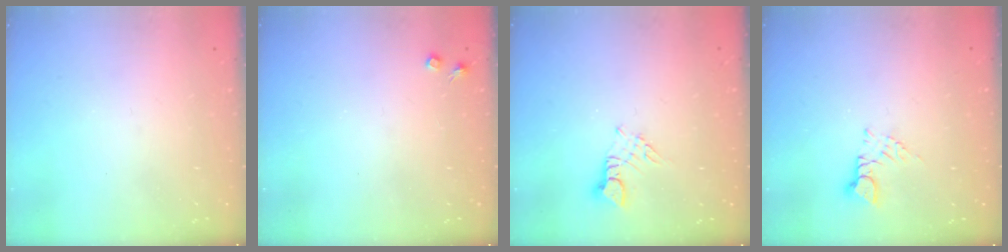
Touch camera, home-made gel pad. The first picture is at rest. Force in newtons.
{"total": 2.7, "press": 2.7, "slide": 0.4}
{"total": 2.5, "press": 2.5, "slide": 0.4}
{"total": 3.0, "press": 3.0, "slide": 0.4}